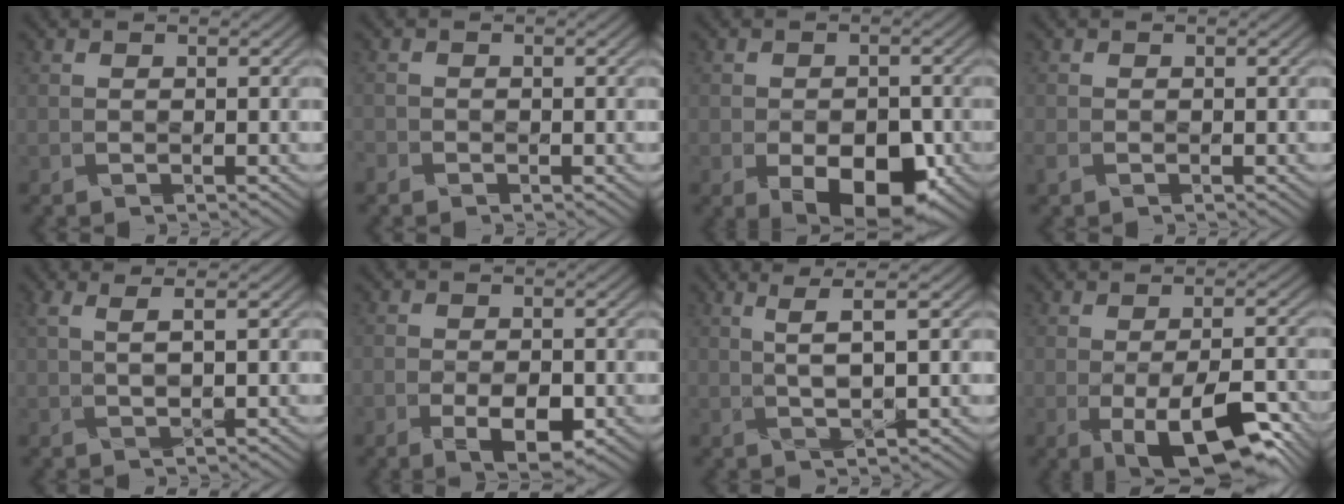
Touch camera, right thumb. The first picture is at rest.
{"total": 1.3, "force": [-1.1, 0.7, 0.0], "torque": [-0.015, 0.003, -0.015]}
{"total": 9.7, "force": [-4.4, 5.4, 6.7], "torque": [-0.089, -0.014, -0.071]}
{"total": 1.2, "force": [-0.9, 0.6, 0.5], "torque": [-0.031, 0.000, -0.010]}
{"total": 2.1, "force": [0.8, -0.3, 1.9], "torque": [-0.065, 0.004, 0.033]}
{"total": 5.9, "force": [-2.8, 2.7, 4.5], "torque": [-0.085, -0.009, -0.039]}
{"total": 3.1, "force": [0.9, -1.3, 2.7], "torque": [-0.077, 0.005, 0.036]}
{"total": 11.8, "force": [-5.4, 5.4, 9.0], "torque": [-0.146, -0.024, -0.066]}